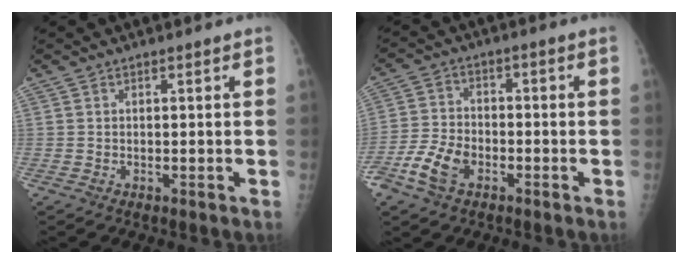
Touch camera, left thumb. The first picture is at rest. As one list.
[{"total": 8.7, "force": [-4.4, 5.4, 5.2], "torque": [-0.105, 0.018, -0.085]}]